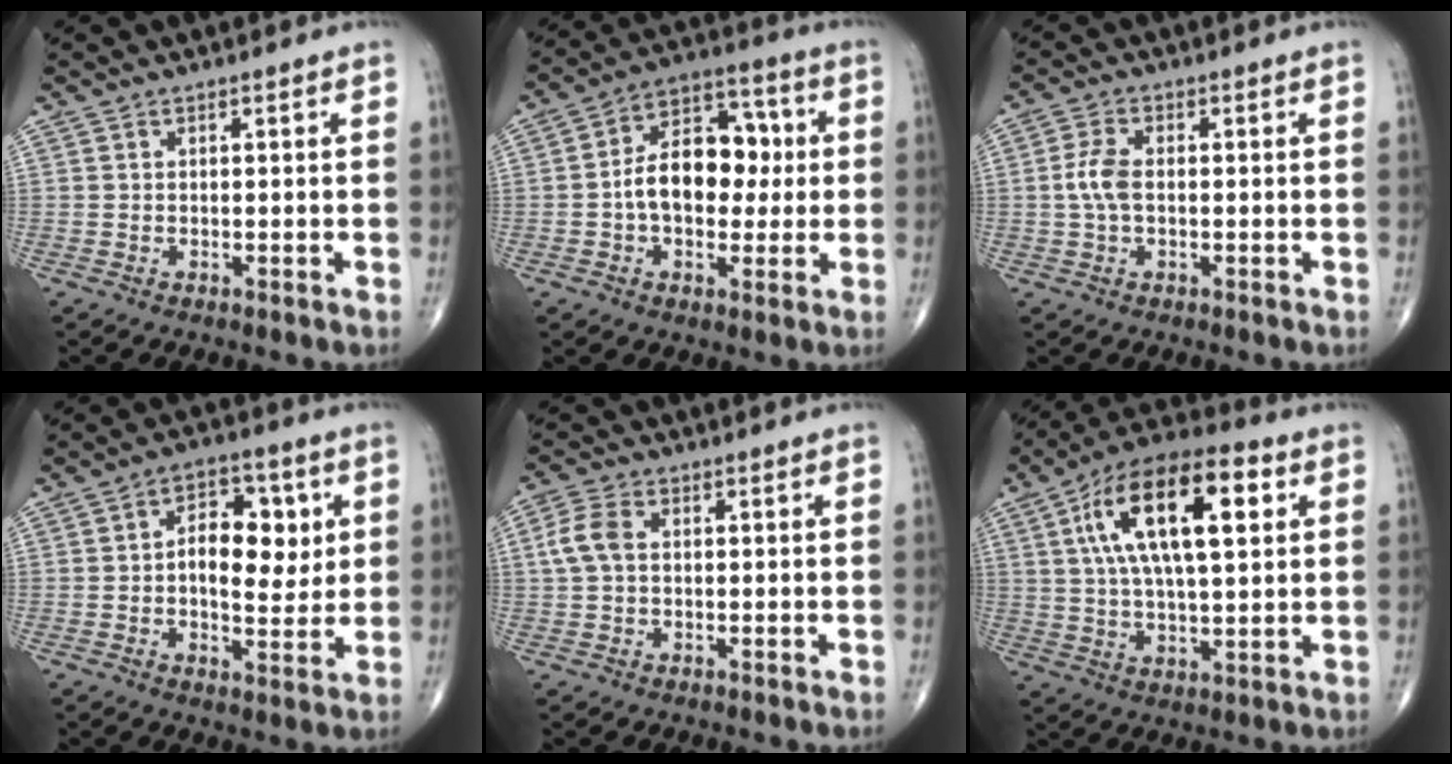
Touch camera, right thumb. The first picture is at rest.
{"total": 14.4, "force": [0.0, 9.4, 10.8], "torque": [-0.138, 0.037, -0.007]}
{"total": 4.5, "force": [-0.2, 2.4, 3.8], "torque": [-0.089, 0.008, -0.008]}
{"total": 11.4, "force": [1.6, 6.6, 9.1], "torque": [-0.097, 0.001, 0.020]}
{"total": 5.1, "force": [0.5, 3.4, 3.8], "torque": [-0.091, 0.014, 0.006]}
{"total": 20.0, "force": [5.9, 8.3, 17.3], "torque": [-0.288, 0.012, 0.090]}